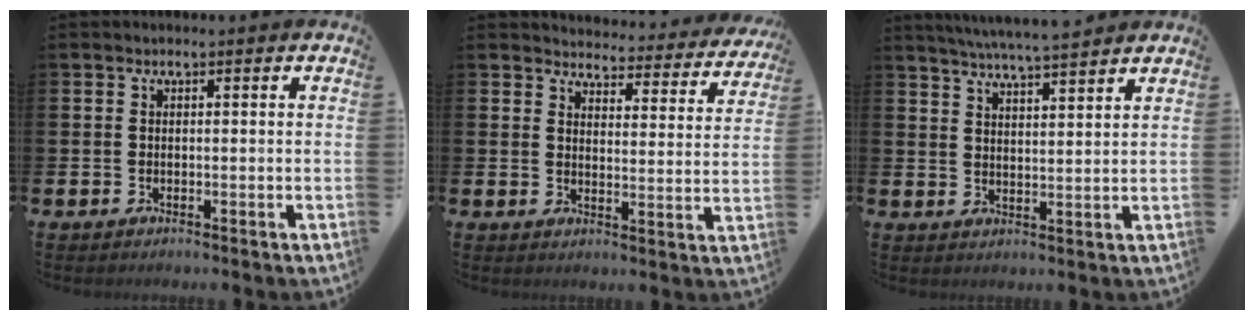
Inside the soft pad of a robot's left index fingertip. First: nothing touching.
{"total": 3.8, "force": [3.7, 0.7, 0.3], "torque": [-0.012, -0.035, 0.058]}
{"total": 5.6, "force": [5.4, -0.4, 1.2], "torque": [-0.037, -0.030, 0.096]}